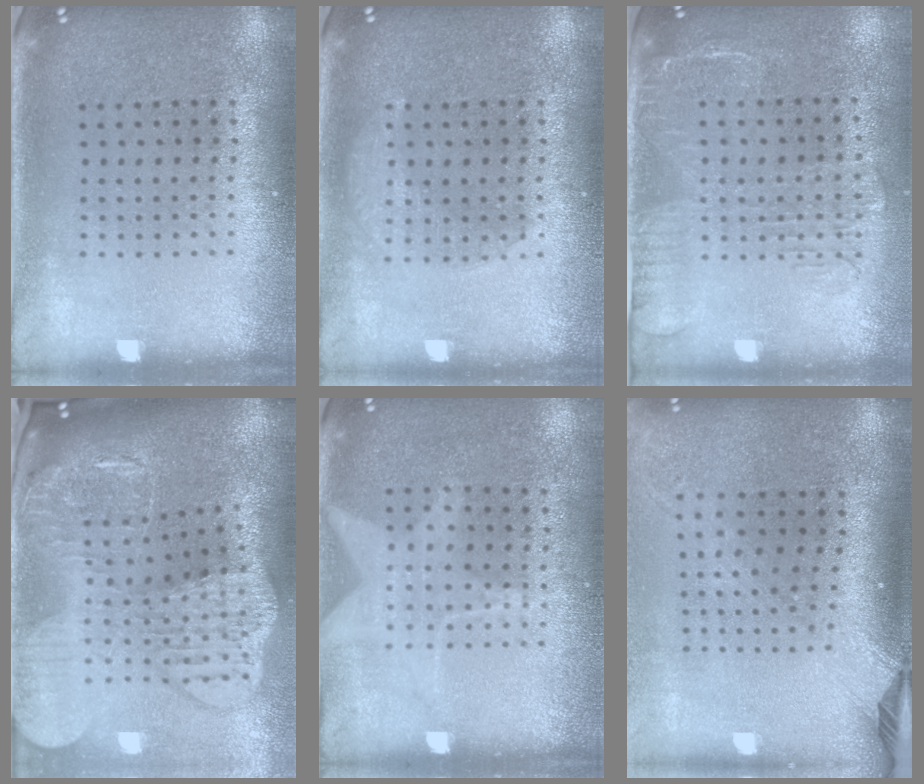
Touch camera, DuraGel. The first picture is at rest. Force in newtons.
{"total": 1.7, "press": 1.7, "slide": 0.4}
{"total": 1.8, "press": 1.5, "slide": 0.9}
{"total": 4.4, "press": 3.3, "slide": 2.9}
{"total": 1.2, "press": 0.9, "slide": 0.8}
{"total": 2.3, "press": 1.7, "slide": 1.5}